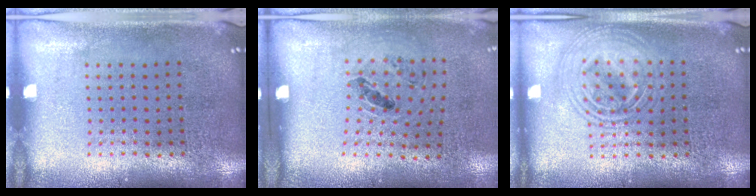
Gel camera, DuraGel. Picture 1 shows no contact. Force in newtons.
{"total": 1.1, "press": 0.7, "slide": 0.9}
{"total": 2.6, "press": 2.6, "slide": 0.3}